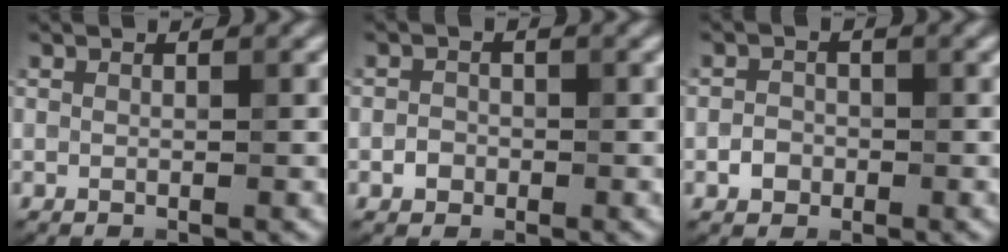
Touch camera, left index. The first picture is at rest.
{"total": 1.2, "force": [-0.5, 1.0, 0.4], "torque": [0.000, 0.000, -0.012]}
{"total": 1.5, "force": [-0.6, 1.3, 0.6], "torque": [-0.003, 0.001, -0.014]}